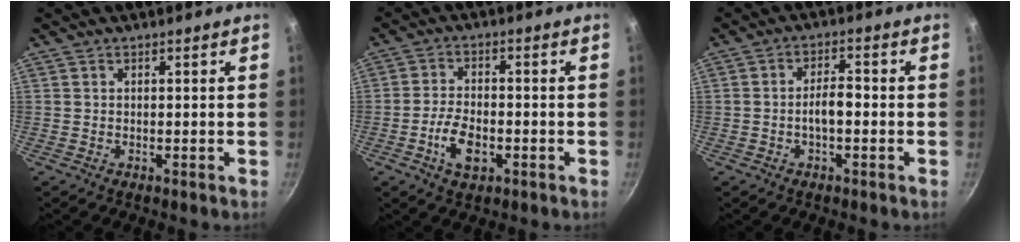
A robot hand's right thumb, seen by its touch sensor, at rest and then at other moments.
{"total": 7.0, "force": [-2.6, 3.7, 5.3], "torque": [-0.098, 0.016, -0.049]}
{"total": 4.2, "force": [-1.1, 1.8, 3.6], "torque": [-0.054, 0.025, -0.021]}